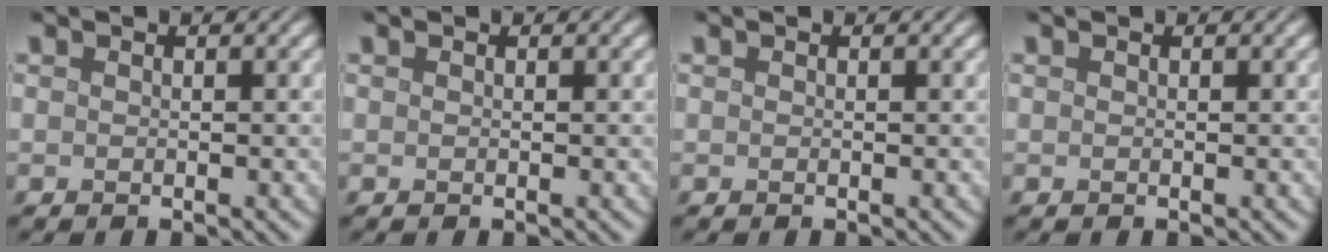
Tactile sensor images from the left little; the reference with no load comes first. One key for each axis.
{"total": 0.0}
{"total": 0.0}
{"total": 0.0}